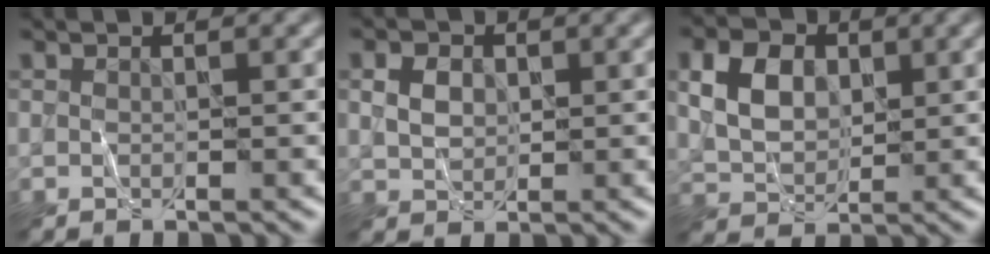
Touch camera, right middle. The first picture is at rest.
{"total": 2.3, "force": [0.5, 1.8, 1.4], "torque": [-0.029, 0.000, 0.009]}
{"total": 4.9, "force": [1.3, 3.5, 3.1], "torque": [-0.069, 0.005, 0.025]}